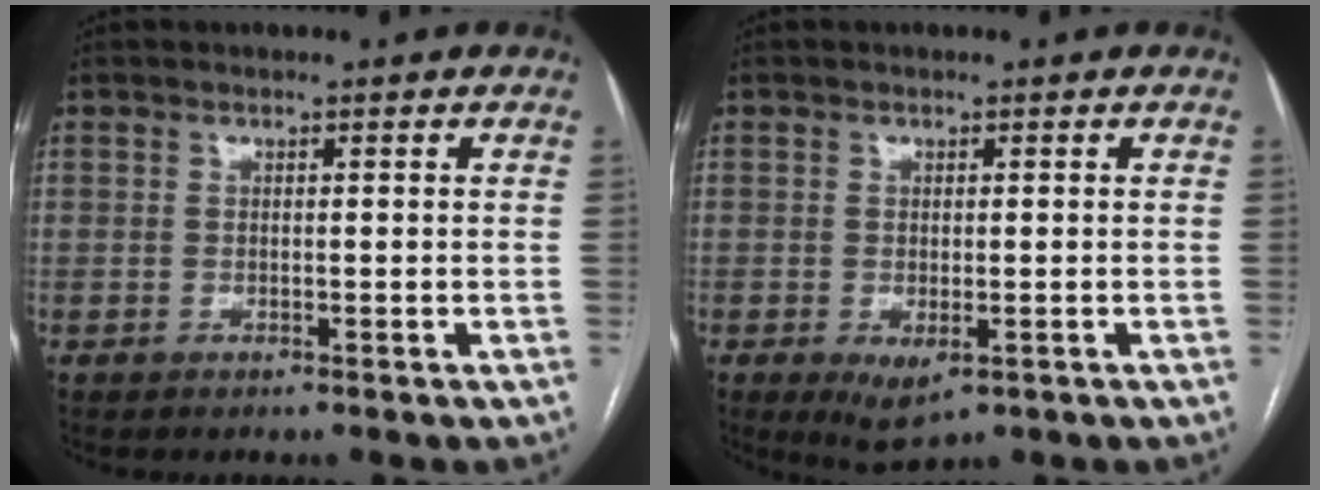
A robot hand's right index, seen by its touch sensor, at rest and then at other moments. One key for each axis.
{"total": 4.2, "fx": -1.7, "fy": 1.9, "fz": 3.4, "tx": -0.050, "ty": -0.010, "tz": -0.011}